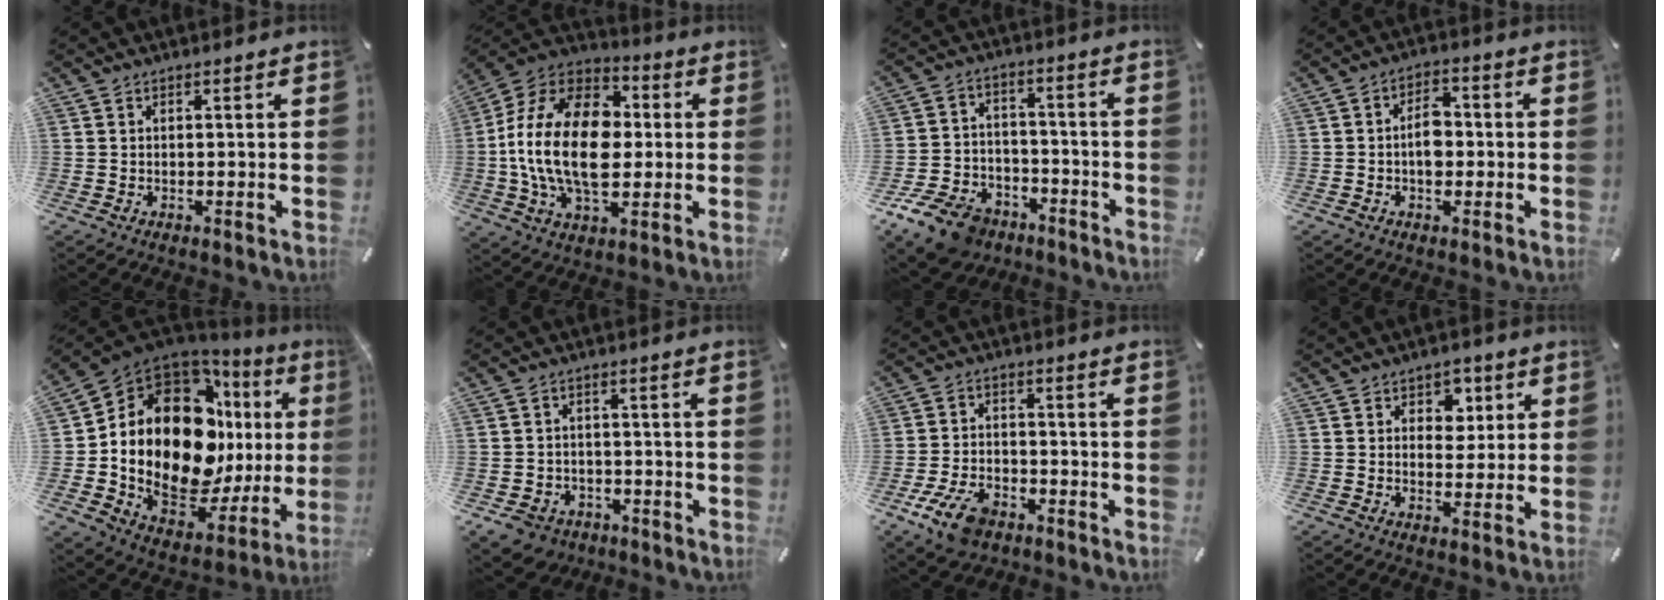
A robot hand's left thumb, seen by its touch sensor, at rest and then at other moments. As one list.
[{"total": 23.2, "force": [-1.6, 15.5, 17.1], "torque": [-0.351, 0.016, -0.026]}, {"total": 12.1, "force": [-8.5, 7.4, 4.6], "torque": [-0.086, 0.061, -0.152]}, {"total": 6.1, "force": [-0.8, 3.8, 4.6], "torque": [-0.068, 0.007, -0.016]}, {"total": 25.8, "force": [3.8, 15.1, 20.5], "torque": [-0.386, -0.072, 0.083]}, {"total": 5.6, "force": [-3.2, 4.4, 1.4], "torque": [-0.042, 0.020, -0.061]}, {"total": 9.4, "force": [-5.3, 5.5, 5.5], "torque": [-0.116, 0.022, -0.096]}, {"total": 5.2, "force": [1.8, 4.4, 2.2], "torque": [-0.008, -0.006, 0.022]}]